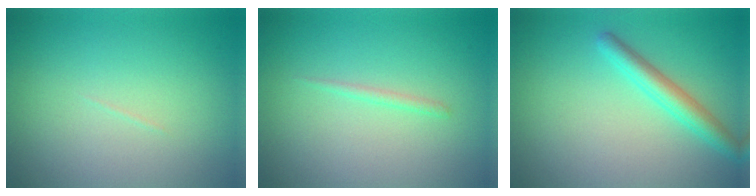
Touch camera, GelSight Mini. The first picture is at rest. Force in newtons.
{"total": 0.7, "press": 0.7, "slide": 0.1}
{"total": 2.8, "press": 2.8, "slide": 0.2}